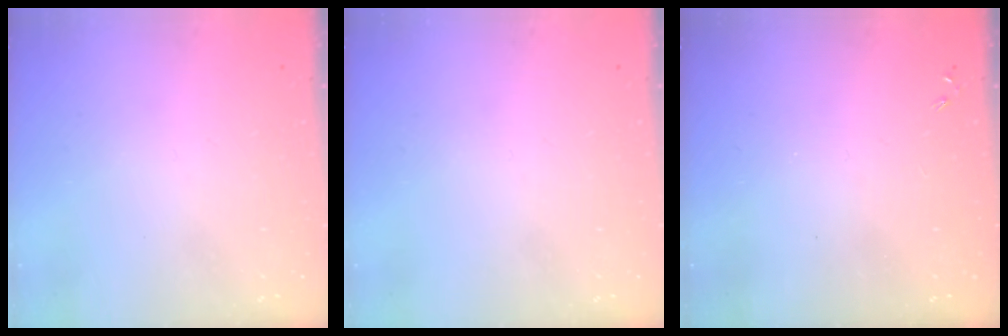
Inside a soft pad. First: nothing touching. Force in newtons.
{"total": 0.0}
{"total": 0.0}